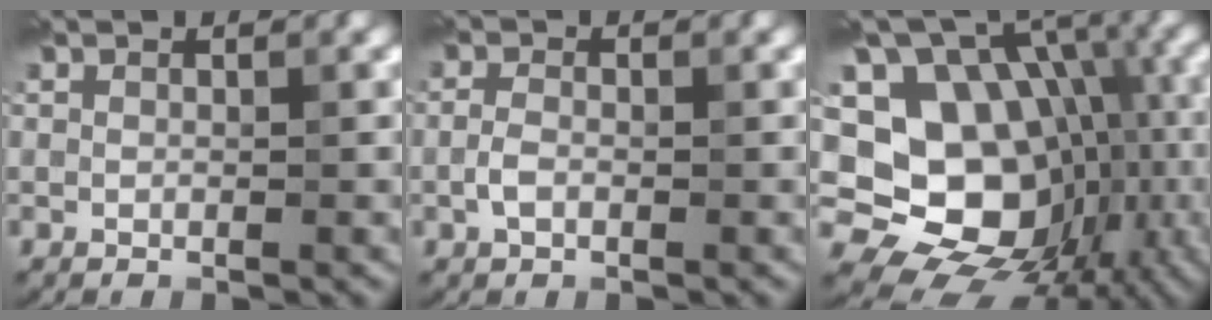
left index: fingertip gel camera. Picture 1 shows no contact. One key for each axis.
{"total": 1.5, "fx": -0.7, "fy": 0.9, "fz": 1.0, "tx": -0.023, "ty": 0.000, "tz": -0.018}
{"total": 15.4, "fx": -1.4, "fy": 12.2, "fz": 9.3, "tx": -0.151, "ty": 0.000, "tz": -0.011}